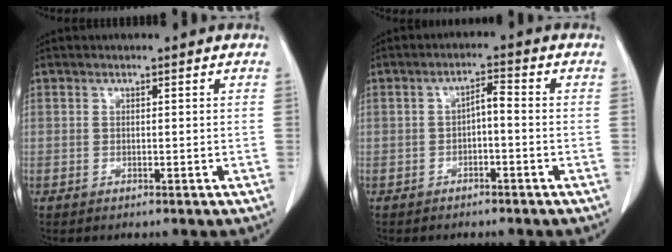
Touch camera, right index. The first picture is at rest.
{"total": 2.6, "force": [-0.7, 0.7, 2.4], "torque": [-0.042, 0.014, -0.011]}